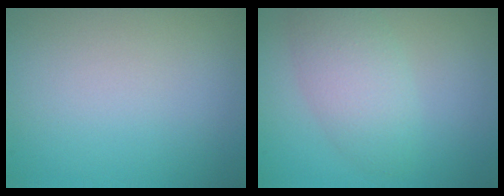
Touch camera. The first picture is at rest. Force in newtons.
{"total": 4.0, "press": 4.0, "slide": 0.2}